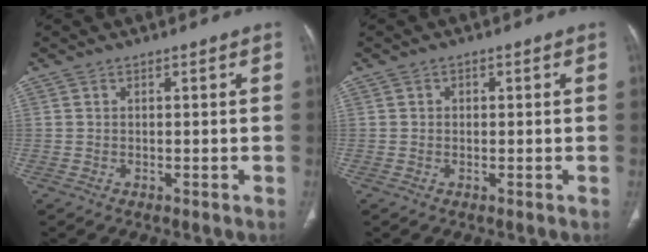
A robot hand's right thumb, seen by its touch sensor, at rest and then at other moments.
{"total": 0.9, "force": [0.1, 0.9, 0.4], "torque": [0.001, 0.003, -0.001]}